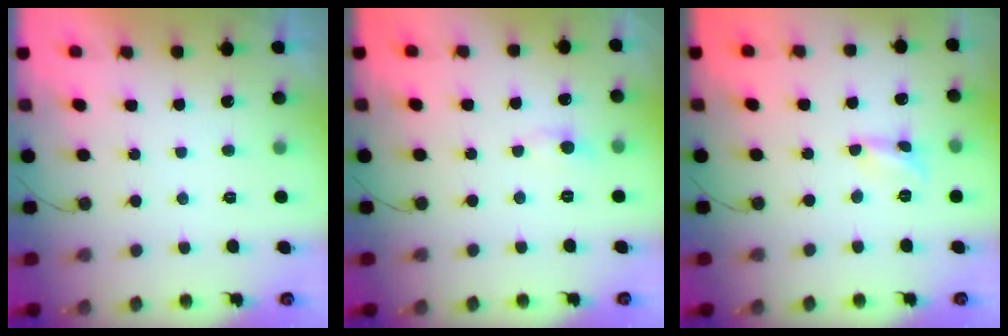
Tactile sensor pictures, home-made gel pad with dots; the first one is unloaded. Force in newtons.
{"total": 4.6, "press": 4.6, "slide": 0.6}
{"total": 2.0, "press": 2.0, "slide": 0.2}